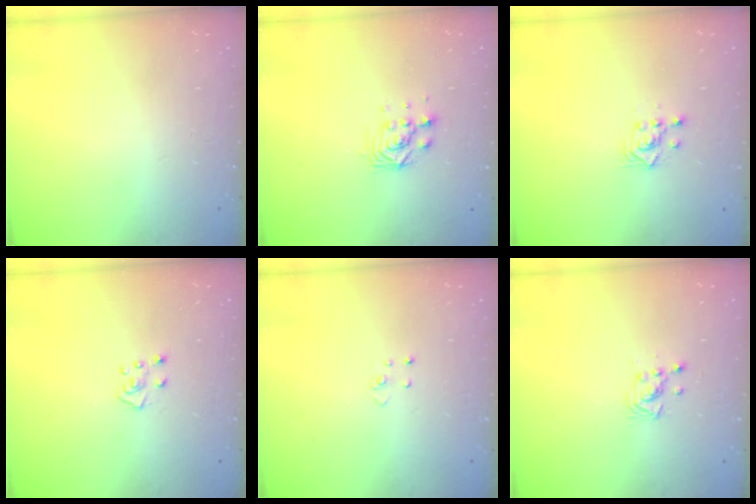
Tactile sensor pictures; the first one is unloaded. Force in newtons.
{"total": 4.2, "press": 4.2, "slide": 0.3}
{"total": 2.3, "press": 2.3, "slide": 0.1}
{"total": 4.6, "press": 4.6, "slide": 0.5}
{"total": 2.9, "press": 2.9, "slide": 0.2}
{"total": 3.0, "press": 2.9, "slide": 0.5}